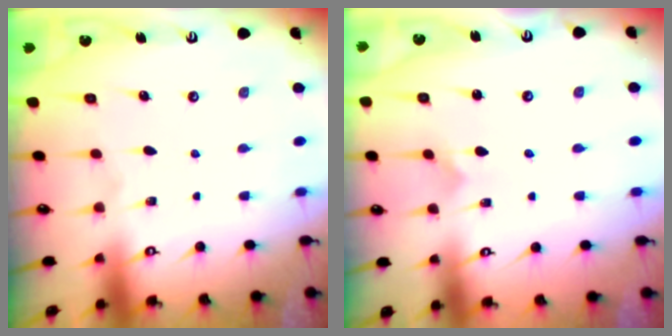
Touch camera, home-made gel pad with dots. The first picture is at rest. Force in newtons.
{"total": 1.2, "press": 1.2, "slide": 0.0}